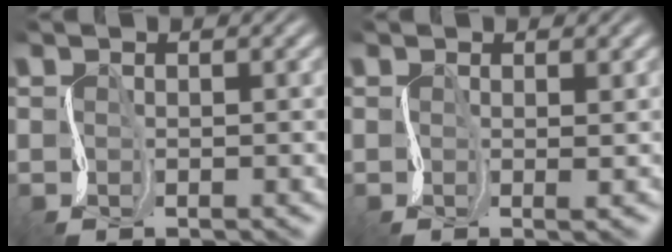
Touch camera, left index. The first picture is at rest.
{"total": 1.3, "force": [0.3, 0.3, 1.2], "torque": [-0.020, 0.002, 0.008]}